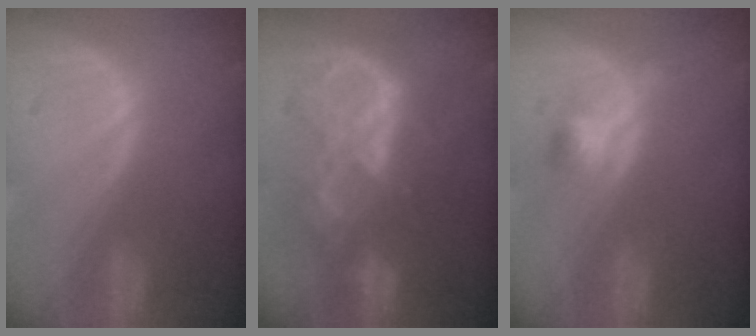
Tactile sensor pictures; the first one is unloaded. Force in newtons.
{"total": 7.9, "press": 7.9, "slide": 0.6}
{"total": 3.0, "press": 2.8, "slide": 1.2}